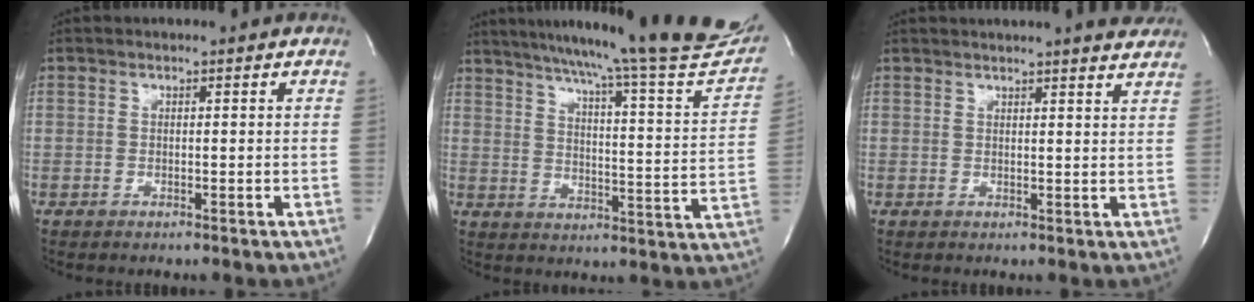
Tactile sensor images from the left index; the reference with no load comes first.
{"total": 27.4, "force": [24.1, 0.9, 13.0], "torque": [-0.199, -0.074, 0.301]}
{"total": 10.4, "force": [9.7, 0.3, 3.8], "torque": [-0.052, 0.003, 0.101]}